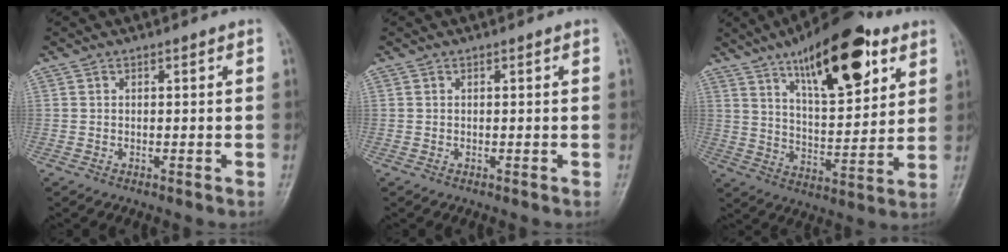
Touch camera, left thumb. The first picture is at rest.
{"total": 0.0}
{"total": 20.4, "force": [11.0, 7.7, 15.3], "torque": [-0.197, -0.044, 0.176]}